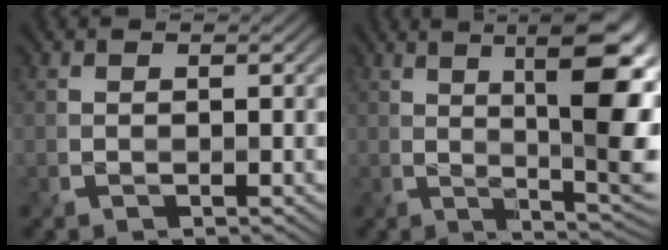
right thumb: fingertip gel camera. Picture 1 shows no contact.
{"total": 13.2, "force": [3.5, 3.1, 12.3], "torque": [-0.152, 0.016, 0.055]}